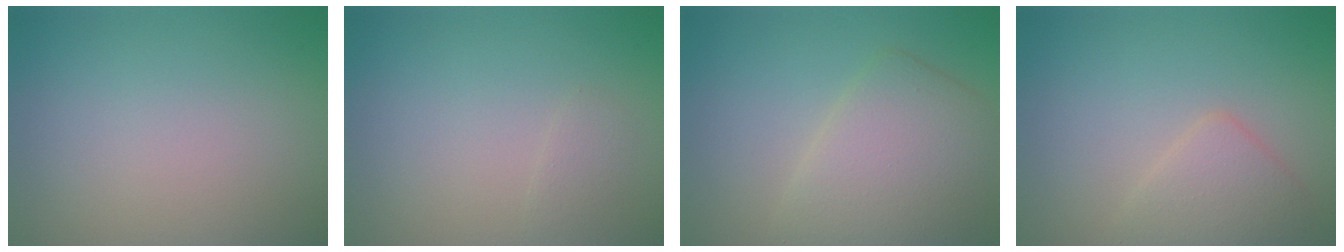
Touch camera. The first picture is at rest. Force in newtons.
{"total": 0.9, "press": 0.9, "slide": 0.0}
{"total": 5.8, "press": 5.8, "slide": 0.2}
{"total": 2.8, "press": 2.8, "slide": 0.1}